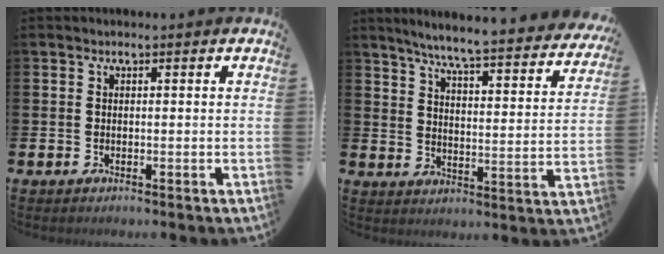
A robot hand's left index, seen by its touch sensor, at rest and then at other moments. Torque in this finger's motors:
{"motor_torque": [0.90, -1.10, 0.90, 0.21]}